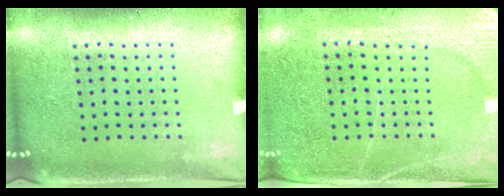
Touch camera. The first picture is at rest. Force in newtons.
{"total": 3.0, "press": 2.8, "slide": 1.2}